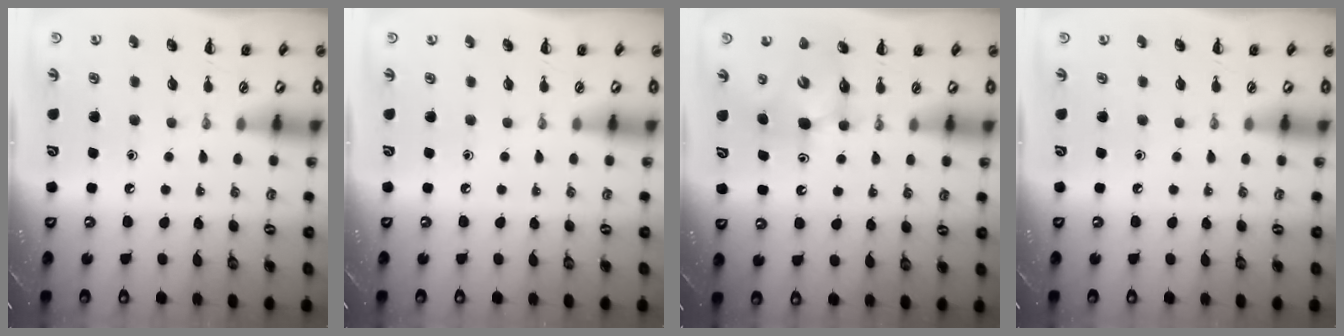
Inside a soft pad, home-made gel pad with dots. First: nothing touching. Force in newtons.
{"total": 0.0}
{"total": 6.1, "press": 6.1, "slide": 0.7}
{"total": 0.0}